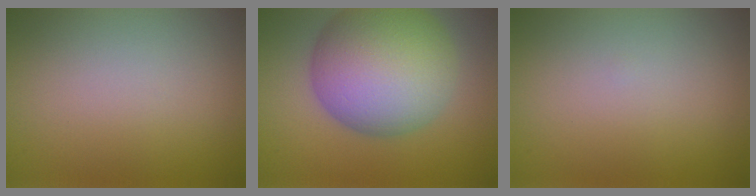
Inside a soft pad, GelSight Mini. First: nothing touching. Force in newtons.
{"total": 13.3, "press": 13.3, "slide": 0.4}
{"total": 0.0}